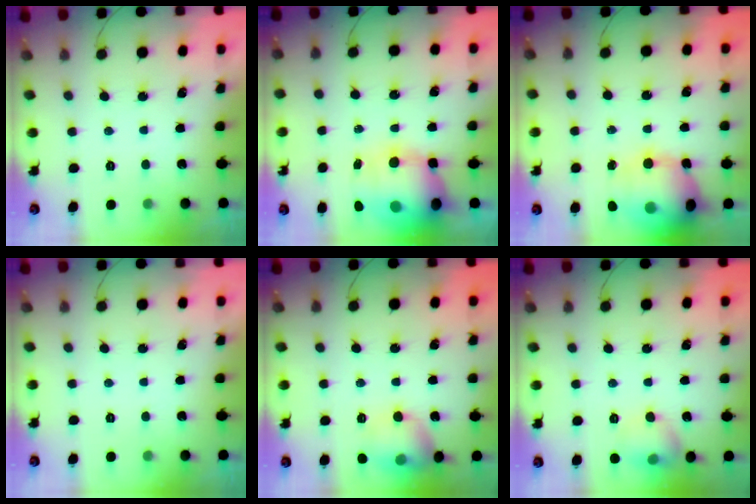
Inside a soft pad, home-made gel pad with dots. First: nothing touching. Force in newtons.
{"total": 15.3, "press": 14.9, "slide": 3.7}
{"total": 18.6, "press": 18.2, "slide": 3.8}
{"total": 0.0}
{"total": 12.2, "press": 12.0, "slide": 1.7}
{"total": 8.6, "press": 8.5, "slide": 1.3}